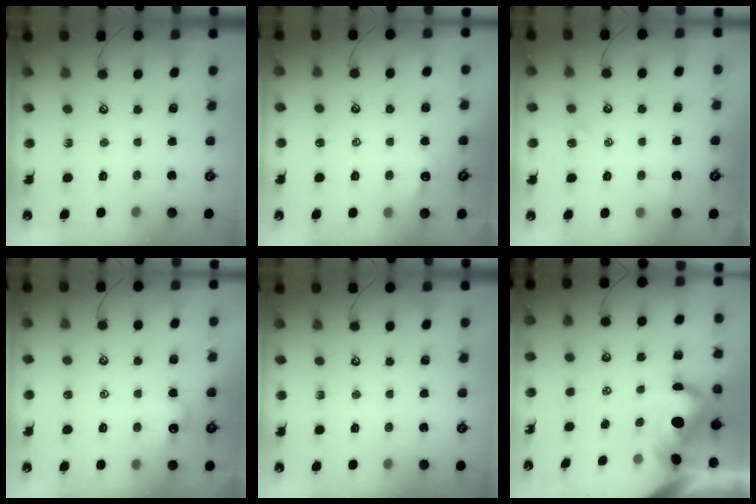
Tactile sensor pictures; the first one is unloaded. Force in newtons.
{"total": 2.0, "press": 2.0, "slide": 0.3}
{"total": 0.9, "press": 0.8, "slide": 0.5}
{"total": 2.3, "press": 2.2, "slide": 0.5}
{"total": 0.0}
{"total": 13.7, "press": 13.6, "slide": 1.9}